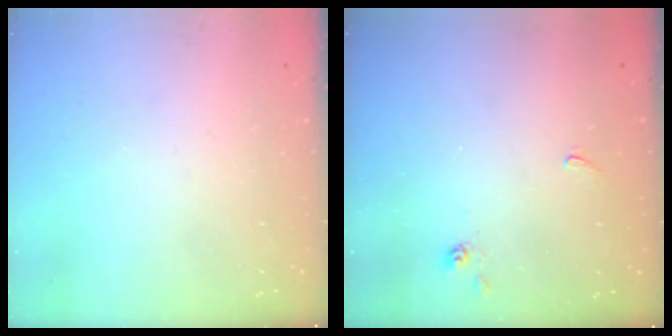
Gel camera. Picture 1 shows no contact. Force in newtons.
{"total": 3.0, "press": 3.0, "slide": 0.4}